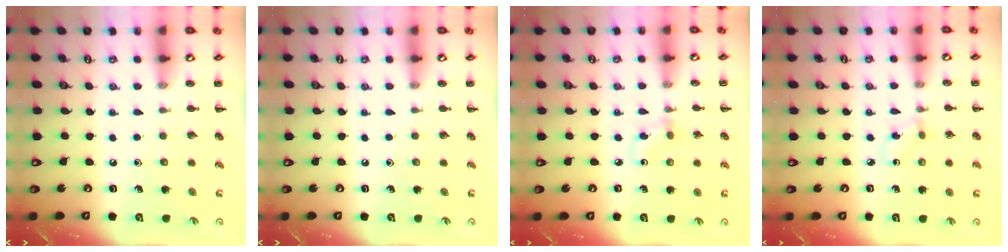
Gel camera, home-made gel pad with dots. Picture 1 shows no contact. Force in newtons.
{"total": 0.0}
{"total": 2.5, "press": 2.2, "slide": 1.1}
{"total": 1.5, "press": 1.3, "slide": 0.8}